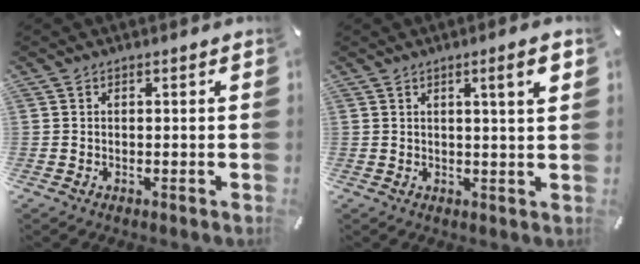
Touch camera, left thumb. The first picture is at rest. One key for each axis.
{"total": 6.3, "fx": 2.4, "fy": 0.6, "fz": 5.8, "tx": -0.091, "ty": -0.006, "tz": 0.032}